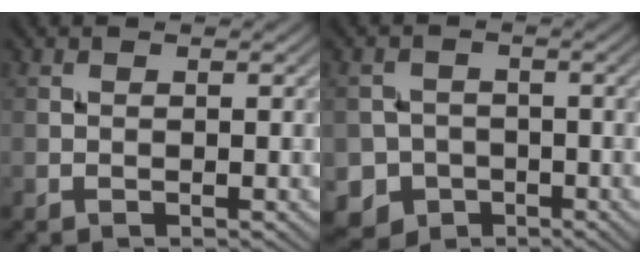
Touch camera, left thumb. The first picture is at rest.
{"total": 5.2, "force": [-2.3, 4.5, 1.0], "torque": [-0.017, -0.006, -0.054]}